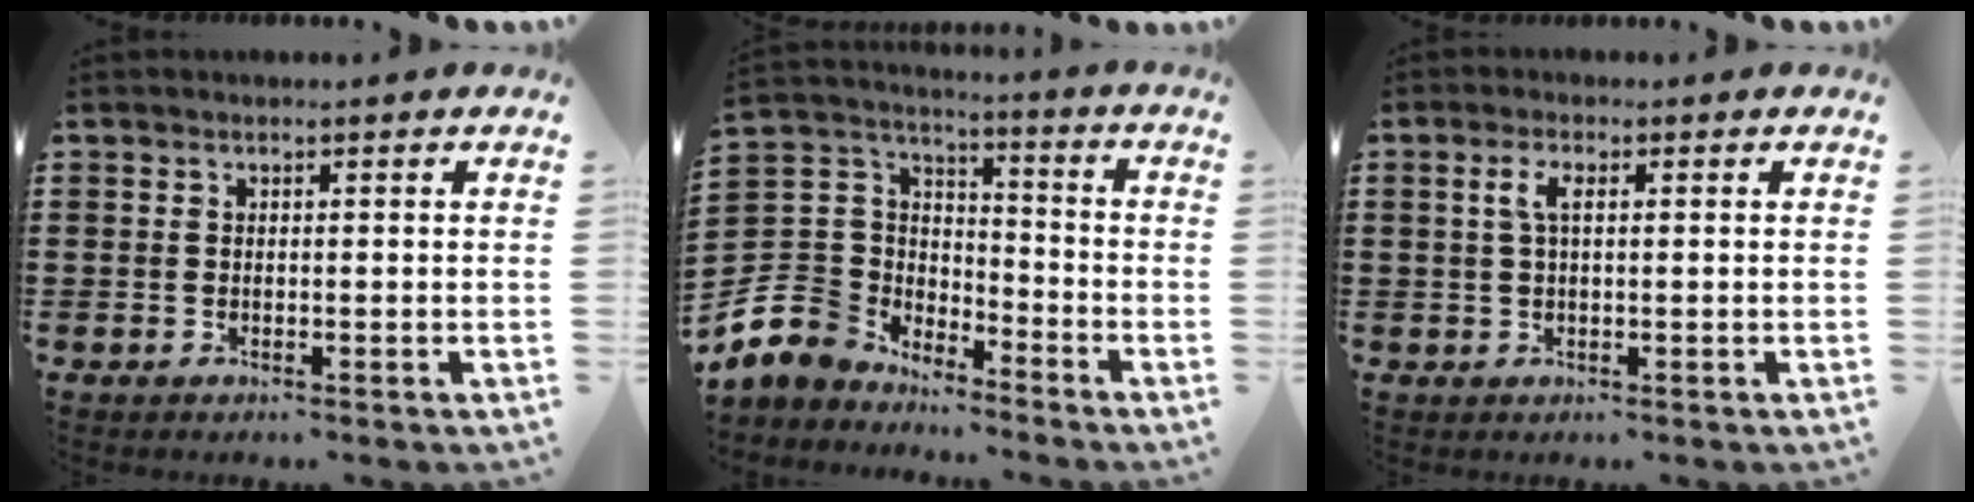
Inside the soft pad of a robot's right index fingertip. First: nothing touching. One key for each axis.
{"total": 7.7, "fx": -4.5, "fy": 6.2, "fz": 0.7, "tx": -0.073, "ty": 0.000, "tz": -0.093}
{"total": 2.7, "fx": 0.6, "fy": 1.0, "fz": 2.5, "tx": -0.059, "ty": 0.004, "tz": 0.005}